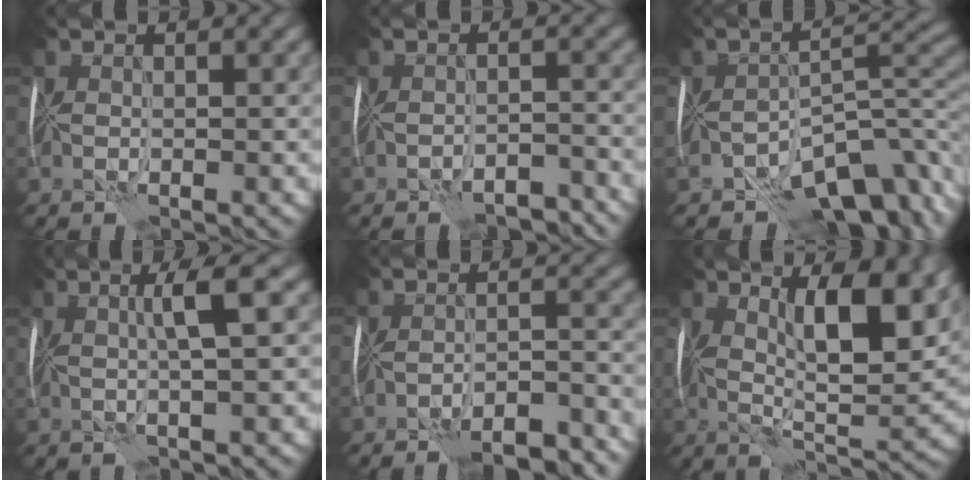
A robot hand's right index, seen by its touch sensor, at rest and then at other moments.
{"total": 4.0, "force": [-3.8, 0.5, 1.3], "torque": [-0.020, 0.005, -0.051]}
{"total": 8.4, "force": [-6.2, 3.3, 4.6], "torque": [-0.039, 0.002, -0.111]}
{"total": 3.4, "force": [1.0, -0.4, 3.3], "torque": [-0.054, 0.013, 0.011]}
{"total": 8.3, "force": [-7.6, 1.6, 2.9], "torque": [-0.027, 0.008, -0.090]}
{"total": 9.1, "force": [2.9, 2.9, 8.1], "torque": [-0.137, -0.001, 0.044]}